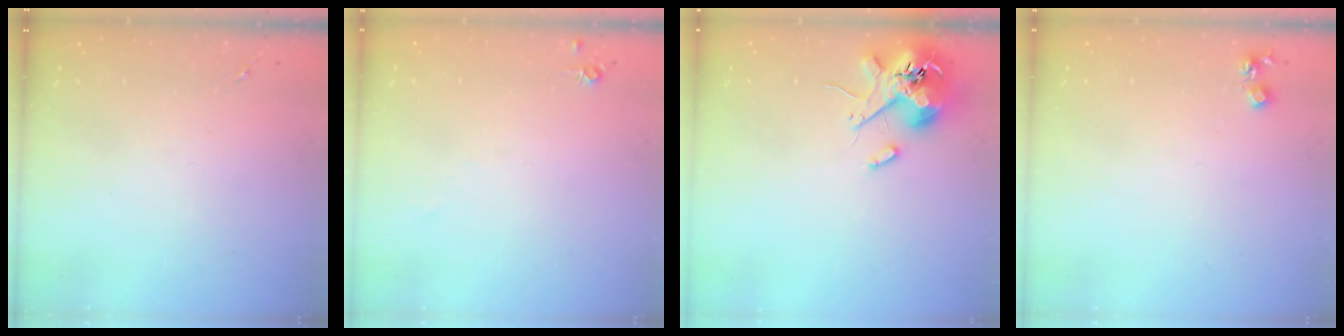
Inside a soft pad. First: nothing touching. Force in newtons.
{"total": 4.7, "press": 4.7, "slide": 0.7}
{"total": 12.3, "press": 12.2, "slide": 1.9}
{"total": 4.8, "press": 4.7, "slide": 0.7}